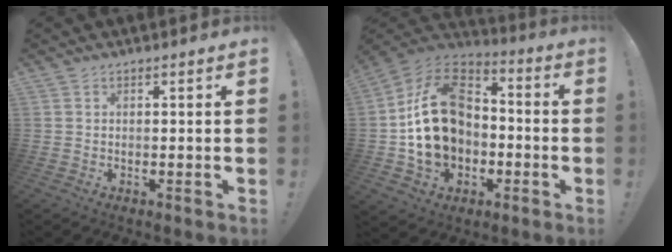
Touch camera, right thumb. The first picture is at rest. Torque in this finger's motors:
{"motor_torque": [1.28, 1.37, 1.56, -1.21, 0.19]}